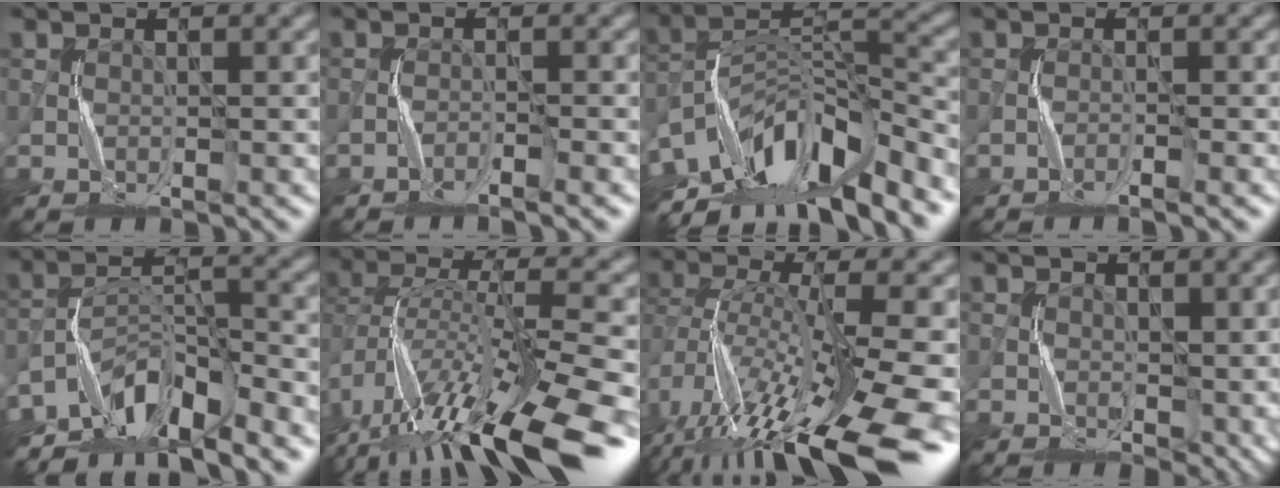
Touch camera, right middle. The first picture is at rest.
{"total": 1.3, "force": [-1.1, -0.1, 0.6], "torque": [-0.007, 0.002, -0.028]}
{"total": 12.0, "force": [-8.2, 4.5, 7.5], "torque": [-0.132, 0.014, -0.146]}
{"total": 1.0, "force": [-0.8, -0.1, 0.5], "torque": [-0.005, 0.002, -0.020]}
{"total": 7.7, "force": [-6.3, 2.2, 3.8], "torque": [-0.049, -0.004, -0.124]}
{"total": 13.3, "force": [-7.1, 4.2, 10.4], "torque": [-0.190, 0.008, -0.111]}
{"total": 13.6, "force": [-5.8, 4.5, 11.4], "torque": [-0.219, -0.007, -0.084]}
{"total": 3.2, "force": [0.6, 2.1, 2.3], "torque": [-0.033, -0.008, 0.015]}